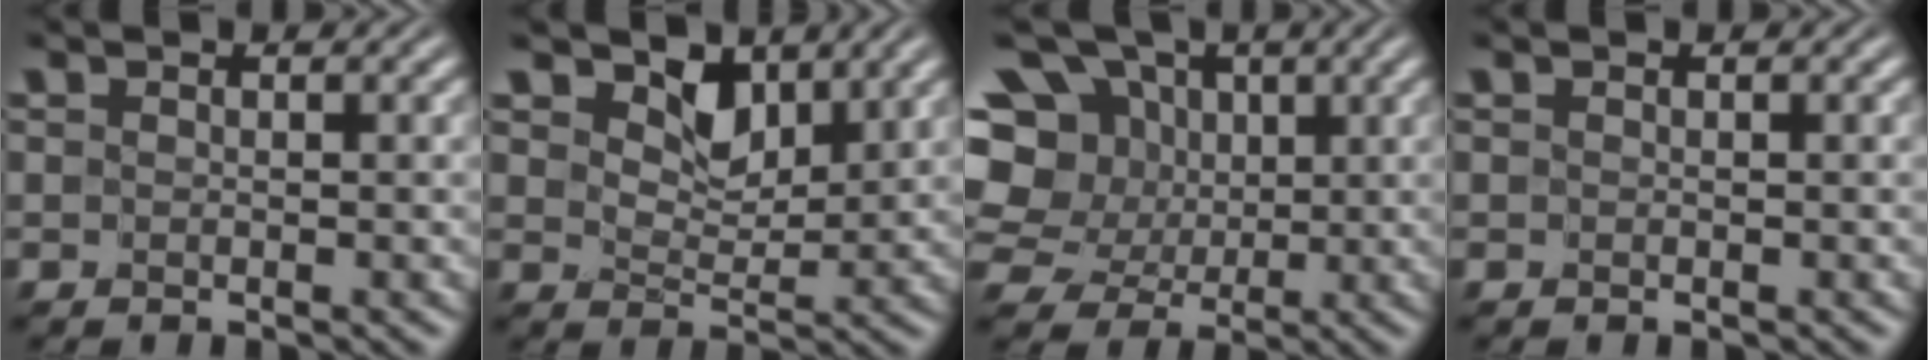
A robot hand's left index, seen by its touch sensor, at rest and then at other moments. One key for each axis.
{"total": 3.3, "fx": 2.4, "fy": 1.8, "fz": 1.4, "tx": -0.037, "ty": -0.010, "tz": 0.035}
{"total": 10.2, "fx": 2.5, "fy": 8.6, "fz": 4.8, "tx": -0.099, "ty": 0.039, "tz": 0.014}
{"total": 0.0}